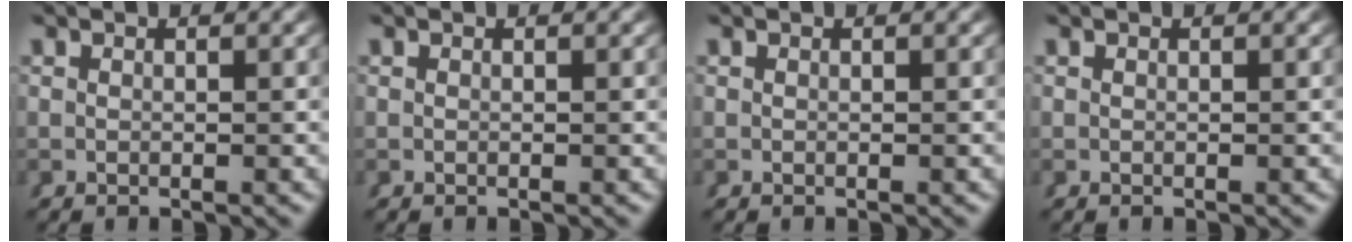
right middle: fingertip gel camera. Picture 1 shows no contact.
{"total": 0.0}
{"total": 0.0}
{"total": 0.0}